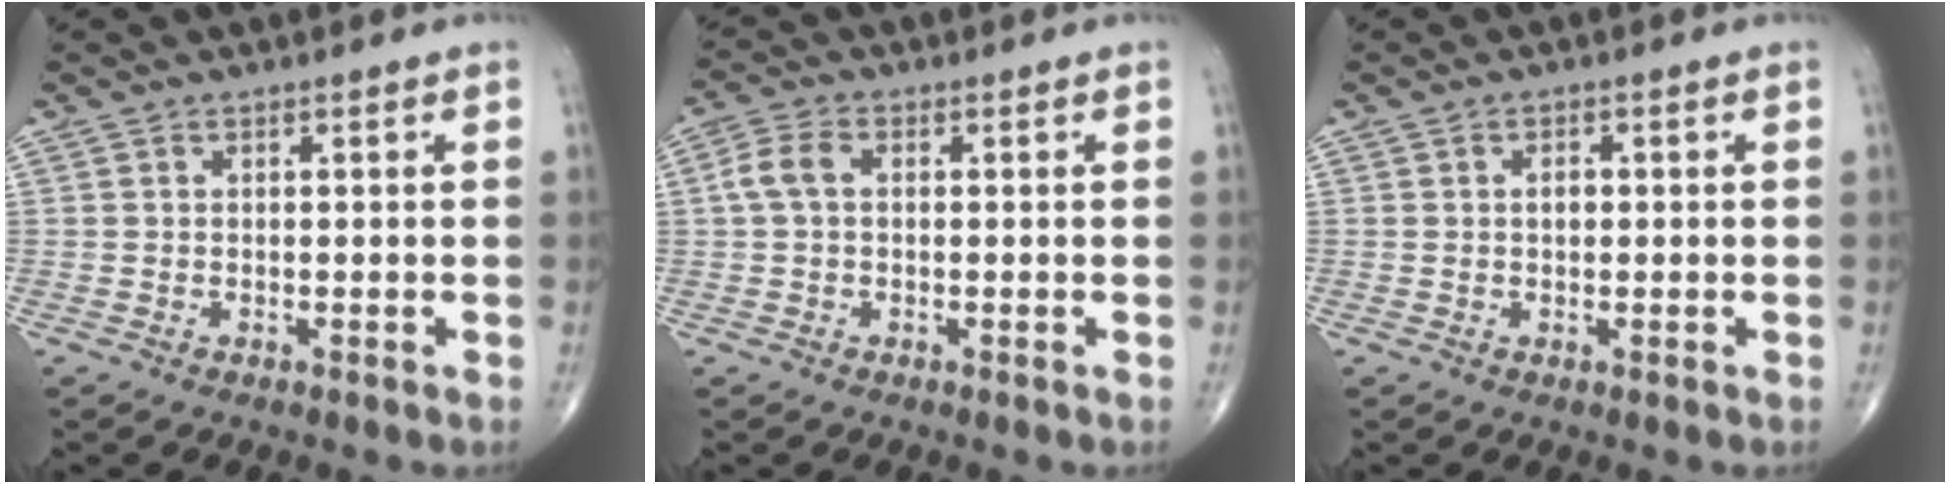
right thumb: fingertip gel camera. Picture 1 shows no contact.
{"total": 4.4, "force": [0.4, 2.8, 3.3], "torque": [-0.075, 0.013, 0.002]}
{"total": 1.8, "force": [0.2, 1.2, 1.3], "torque": [-0.019, 0.004, 0.003]}